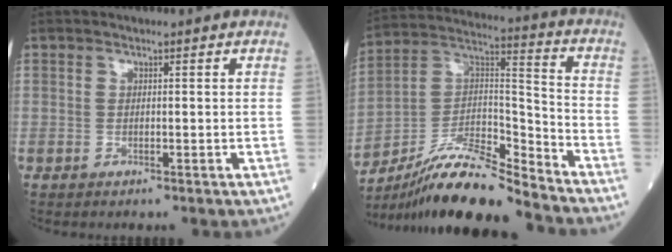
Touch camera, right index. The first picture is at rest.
{"total": 16.2, "force": [-14.3, 1.3, 7.5], "torque": [-0.136, 0.029, -0.258]}